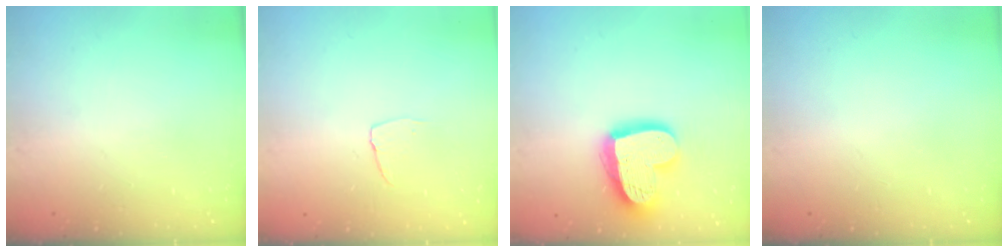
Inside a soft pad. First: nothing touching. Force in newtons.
{"total": 3.5, "press": 3.5, "slide": 0.3}
{"total": 20.0, "press": 20.0, "slide": 1.7}
{"total": 0.0}